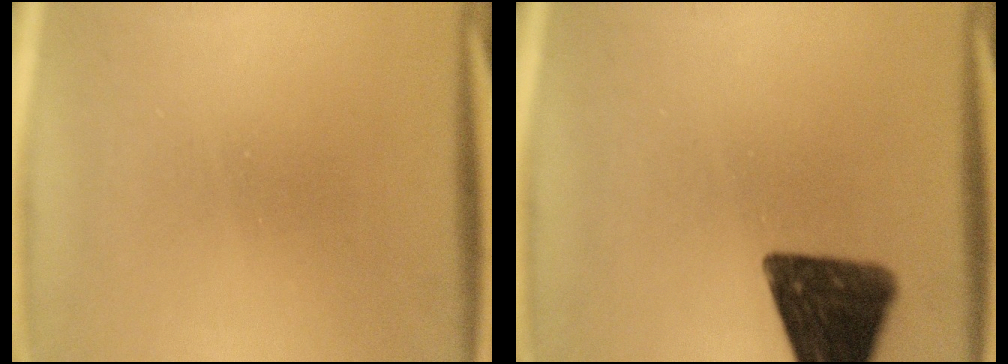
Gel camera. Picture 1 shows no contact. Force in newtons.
{"total": 15.2}